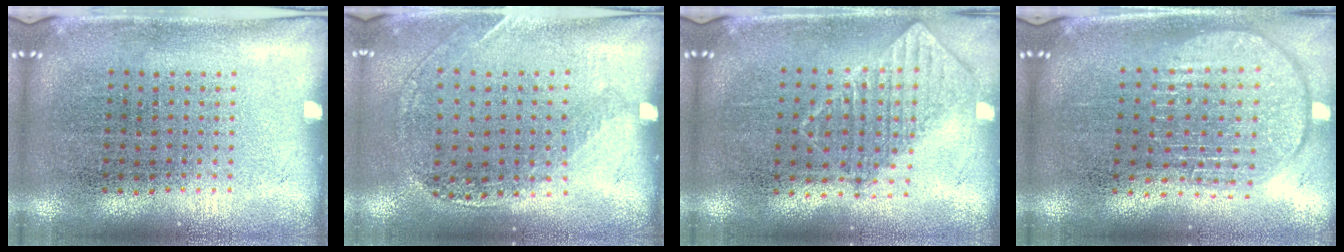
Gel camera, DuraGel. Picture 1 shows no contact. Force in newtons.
{"total": 1.1, "press": 1.1, "slide": 0.4}
{"total": 0.8, "press": 0.8, "slide": 0.1}
{"total": 1.9, "press": 1.5, "slide": 1.1}